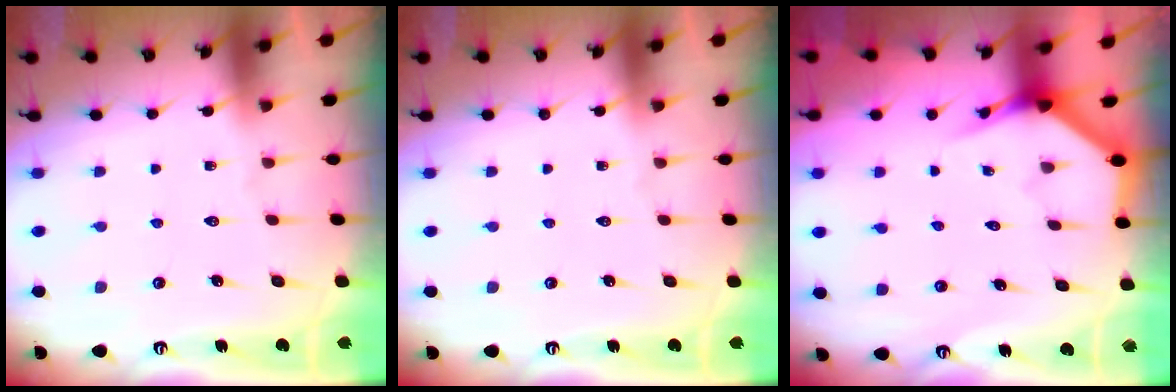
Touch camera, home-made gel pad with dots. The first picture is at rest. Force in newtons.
{"total": 0.0}
{"total": 3.9, "press": 3.9, "slide": 0.3}